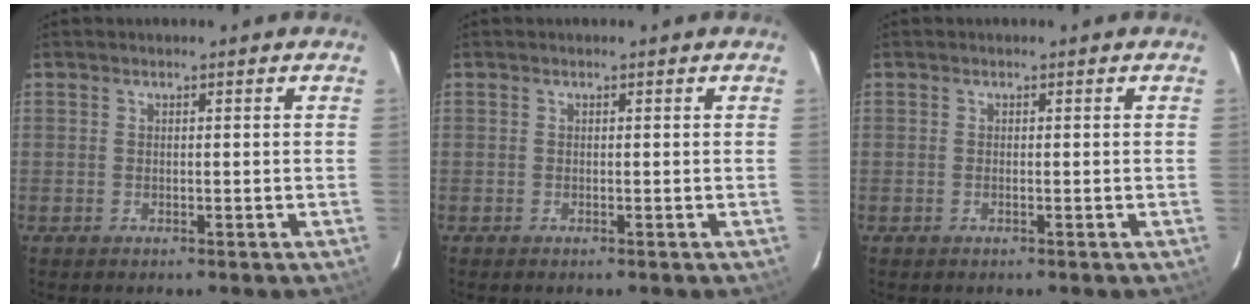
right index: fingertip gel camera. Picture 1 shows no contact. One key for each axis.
{"total": 0.0}
{"total": 0.0}